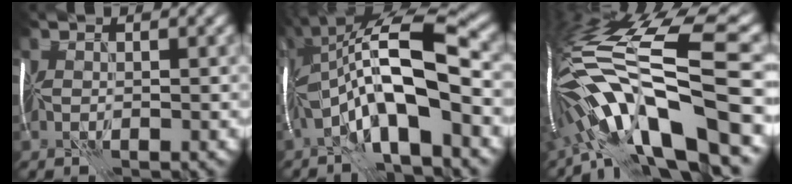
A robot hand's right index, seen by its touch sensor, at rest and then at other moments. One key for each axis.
{"total": 11.5, "fx": -2.7, "fy": 3.1, "fz": 10.8, "tx": -0.187, "ty": 0.019, "tz": -0.054}
{"total": 15.0, "fx": -5.7, "fy": 3.9, "fz": 13.3, "tx": -0.233, "ty": 0.013, "tz": -0.097}